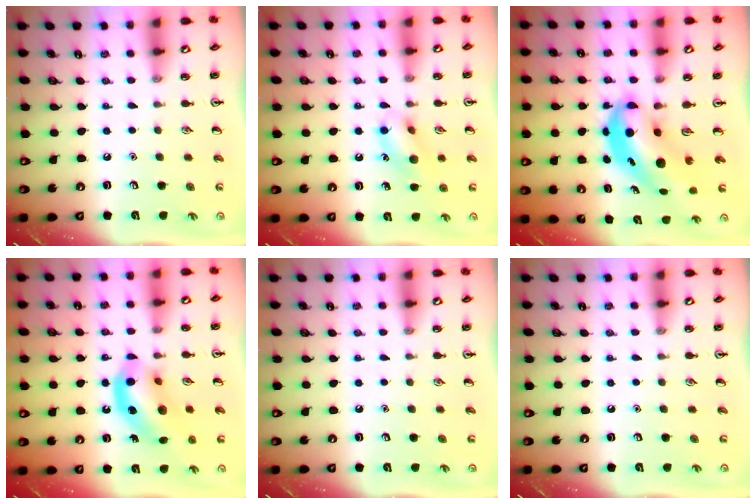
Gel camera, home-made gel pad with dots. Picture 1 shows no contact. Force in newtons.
{"total": 11.1, "press": 11.0, "slide": 1.2}
{"total": 7.3, "press": 7.1, "slide": 1.8}
{"total": 12.2, "press": 11.7, "slide": 3.4}
{"total": 0.0}
{"total": 0.0}